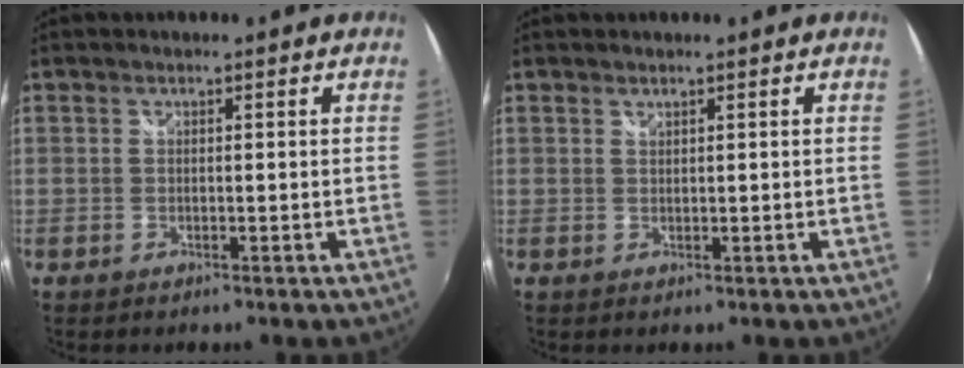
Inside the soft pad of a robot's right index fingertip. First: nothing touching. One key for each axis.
{"total": 0.5, "fx": 0.5, "fy": 0.0, "fz": 0.1, "tx": 0.001, "ty": 0.001, "tz": 0.010}